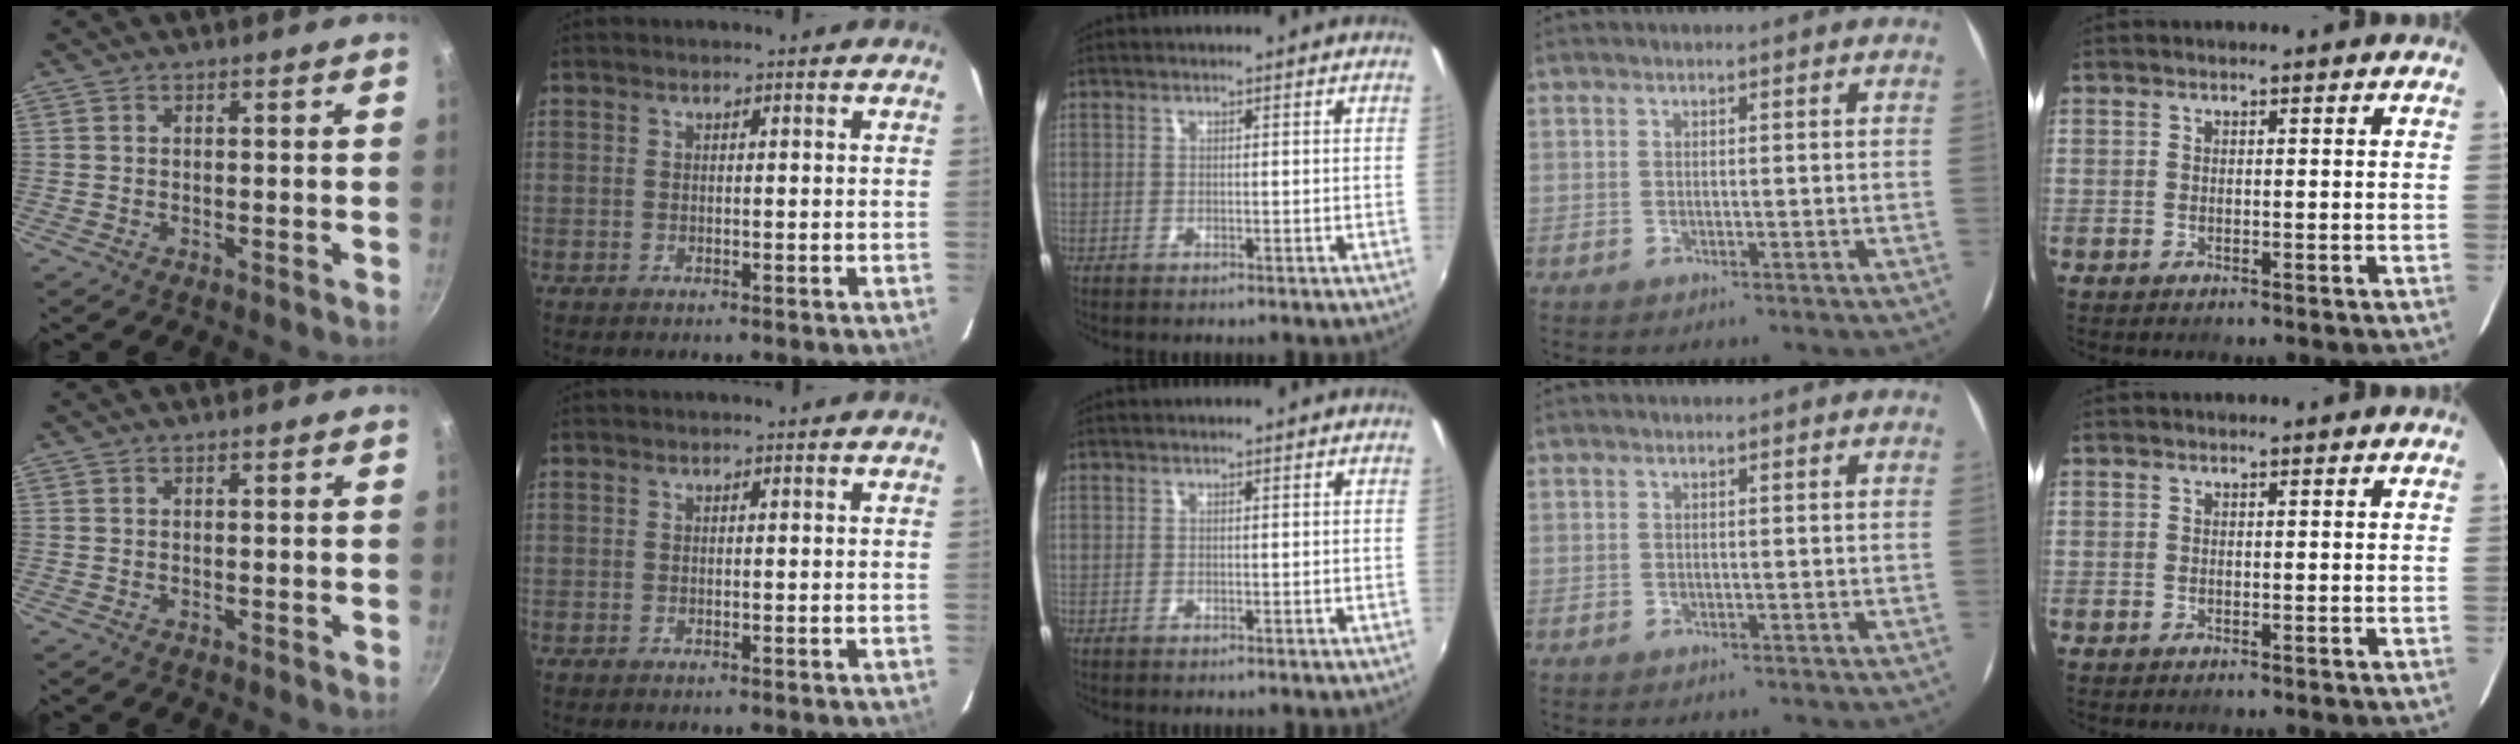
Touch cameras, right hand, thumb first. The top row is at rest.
{}